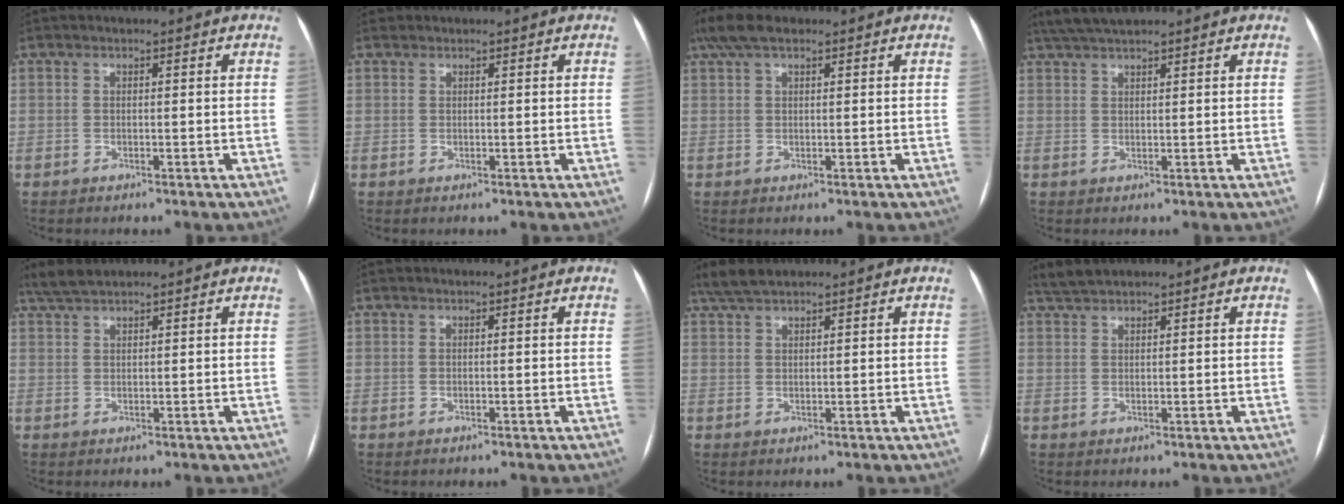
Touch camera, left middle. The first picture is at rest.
{"total": 0.6, "force": [0.5, 0.4, -0.1], "torque": [0.000, 0.002, 0.008]}
{"total": 4.9, "force": [3.5, 1.7, 3.1], "torque": [-0.072, 0.033, 0.067]}
{"total": 4.8, "force": [4.2, 0.5, 2.3], "torque": [-0.044, 0.026, 0.079]}
{"total": 3.3, "force": [3.0, 0.5, 1.3], "torque": [-0.031, 0.017, 0.061]}
{"total": 0.0}
{"total": 3.8, "force": [3.3, 0.7, 1.8], "torque": [-0.042, 0.019, 0.066]}
{"total": 2.8, "force": [2.7, 0.5, 0.8], "torque": [-0.019, 0.018, 0.053]}